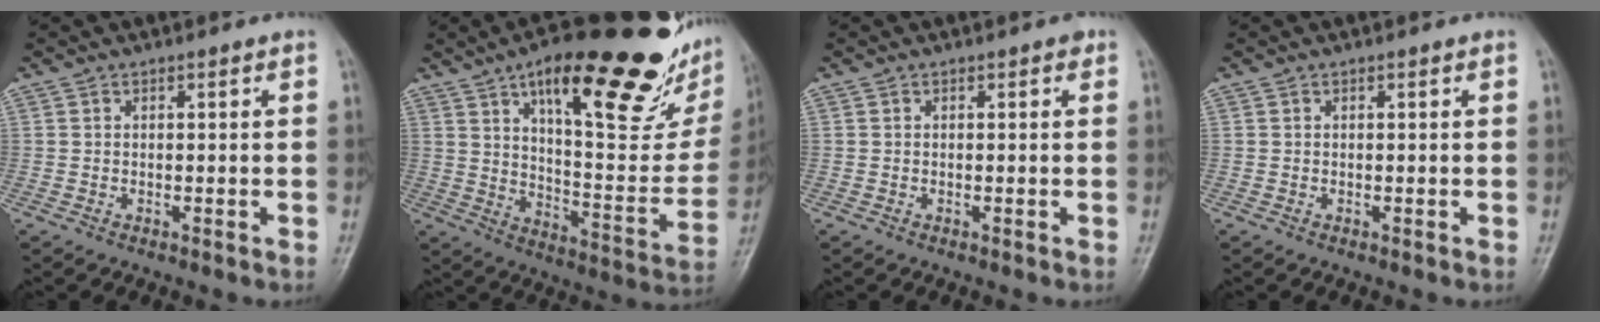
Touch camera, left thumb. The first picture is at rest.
{"total": 32.0, "force": [18.4, 10.2, 24.1], "torque": [-0.307, -0.049, 0.278]}
{"total": 0.6, "force": [0.3, 0.3, 0.4], "torque": [-0.001, 0.001, -0.001]}
{"total": 0.0}